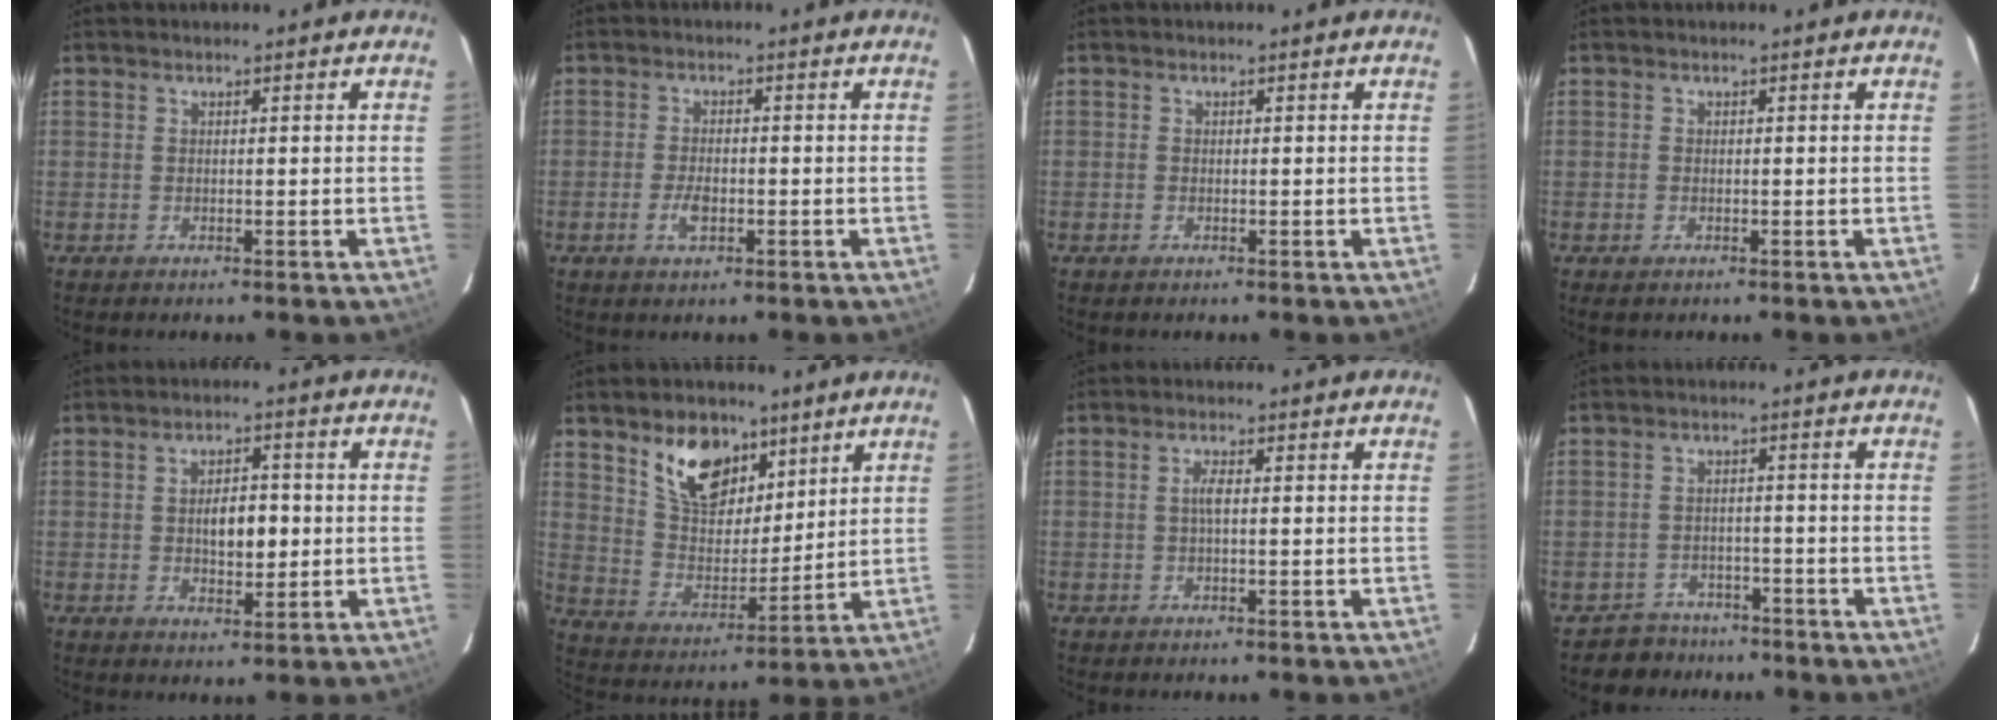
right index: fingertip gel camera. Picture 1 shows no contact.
{"total": 3.6, "force": [-1.4, 1.8, 2.8], "torque": [-0.060, 0.000, -0.025]}
{"total": 0.5, "force": [-0.3, 0.4, 0.1], "torque": [0.001, 0.001, -0.006]}
{"total": 1.1, "force": [-0.6, 0.8, 0.3], "torque": [-0.005, 0.000, -0.008]}
{"total": 6.0, "force": [-0.2, 3.1, 5.1], "torque": [-0.089, 0.004, 0.003]}
{"total": 13.4, "force": [8.2, 7.6, 7.4], "torque": [-0.133, 0.010, 0.157]}
{"total": 1.7, "force": [0.0, 0.3, 1.7], "torque": [-0.034, 0.002, -0.002]}
{"total": 5.2, "force": [-4.0, 3.3, -0.5], "torque": [-0.001, 0.022, -0.062]}